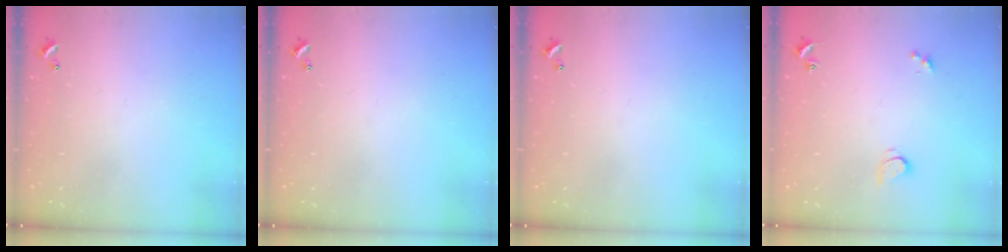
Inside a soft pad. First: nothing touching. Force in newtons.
{"total": 0.0}
{"total": 0.0}
{"total": 1.4, "press": 1.4, "slide": 0.4}